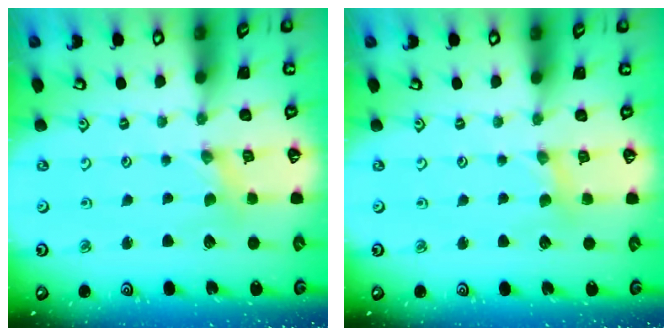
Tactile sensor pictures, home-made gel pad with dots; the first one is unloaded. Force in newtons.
{"total": 2.9, "press": 2.9, "slide": 0.4}